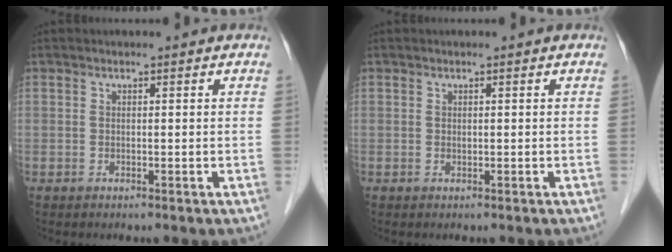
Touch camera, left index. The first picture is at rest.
{"total": 0.0}